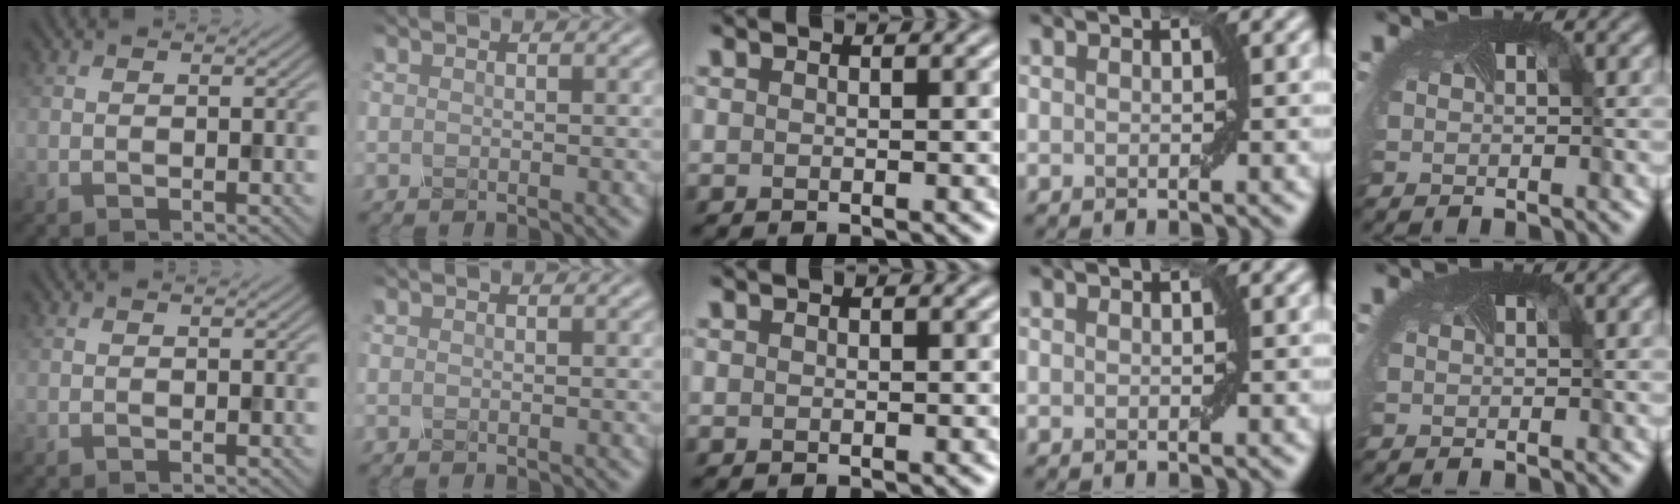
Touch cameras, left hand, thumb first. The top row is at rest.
{}